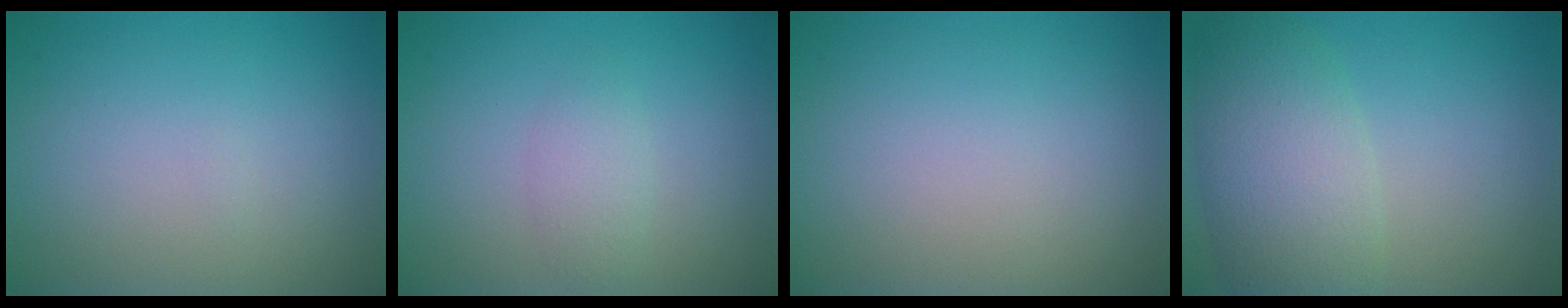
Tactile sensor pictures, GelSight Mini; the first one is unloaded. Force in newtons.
{"total": 1.5, "press": 1.5, "slide": 0.0}
{"total": 0.0}
{"total": 6.4, "press": 6.4, "slide": 0.3}